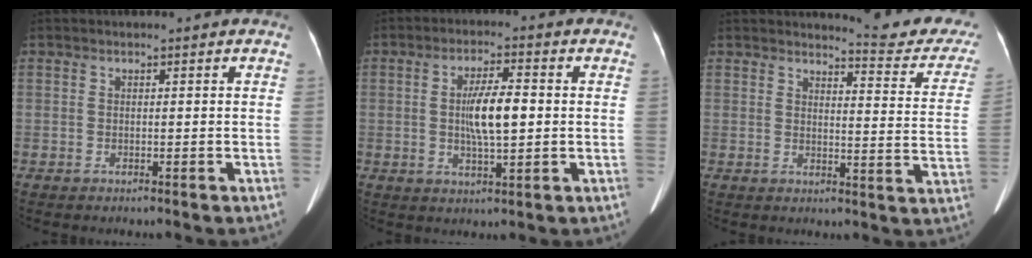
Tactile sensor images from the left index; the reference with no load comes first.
{"total": 7.0, "force": [0.2, 1.5, 6.8], "torque": [-0.129, 0.006, 0.004]}
{"total": 11.8, "force": [11.5, 0.8, 2.3], "torque": [-0.010, -0.076, 0.112]}